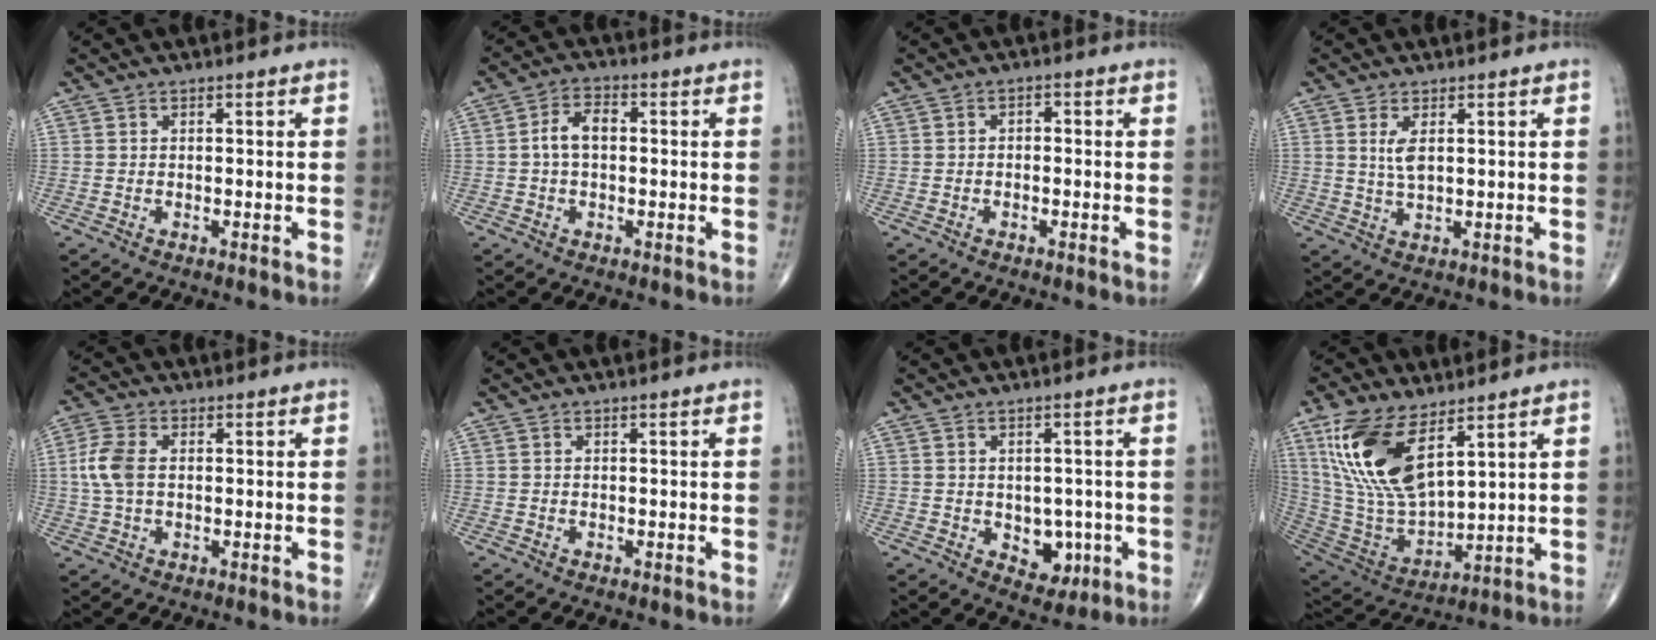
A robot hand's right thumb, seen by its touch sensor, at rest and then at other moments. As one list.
[{"total": 5.2, "force": [0.2, 3.1, 4.2], "torque": [-0.076, 0.018, -0.004]}, {"total": 1.4, "force": [-0.3, 1.0, 0.9], "torque": [-0.007, 0.007, -0.010]}, {"total": 3.5, "force": [1.1, 1.3, 3.0], "torque": [-0.065, -0.008, 0.027]}, {"total": 6.2, "force": [0.5, 3.7, 4.9], "torque": [-0.121, 0.011, 0.005]}, {"total": 0.0}, {"total": 6.0, "force": [-1.3, 4.4, 3.8], "torque": [-0.013, 0.003, -0.008]}, {"total": 18.6, "force": [9.2, 8.2, 13.9], "torque": [-0.272, -0.041, 0.195]}]